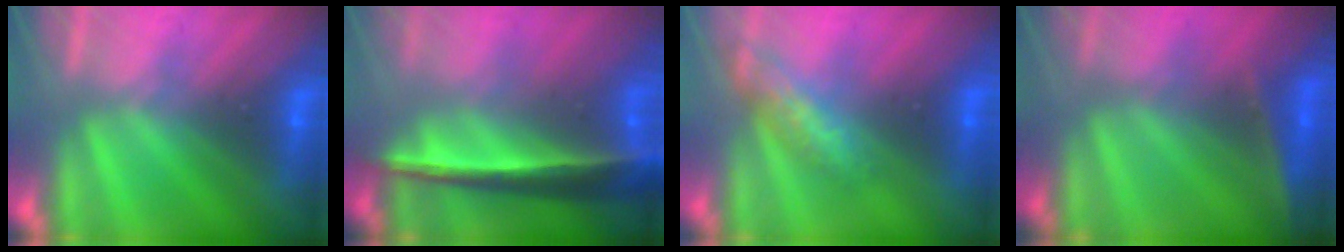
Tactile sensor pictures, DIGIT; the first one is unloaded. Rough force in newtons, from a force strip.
{"total": 7.1}
{"total": 2.7}
{"total": 2.8}